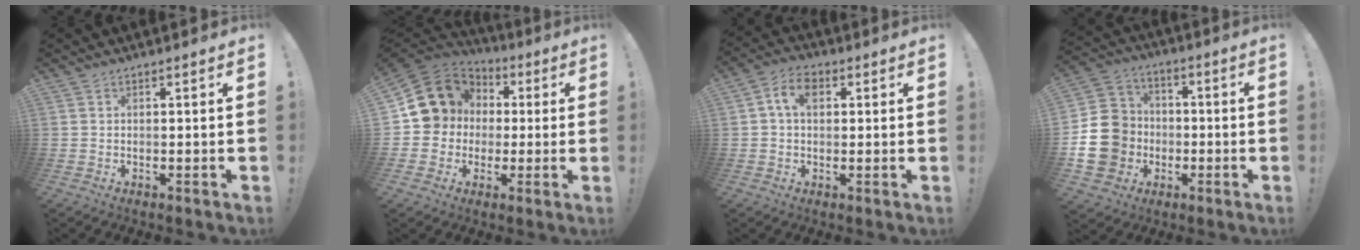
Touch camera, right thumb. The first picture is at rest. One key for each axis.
{"total": 12.0, "fx": 2.2, "fy": 11.3, "fz": 3.3, "tx": -0.050, "ty": -0.010, "tz": 0.060}
{"total": 7.1, "fx": 1.7, "fy": 4.7, "fz": 4.9, "tx": -0.083, "ty": 0.011, "tz": 0.032}
{"total": 17.0, "fx": -3.7, "fy": 15.1, "fz": 6.8, "tx": -0.116, "ty": 0.036, "tz": -0.049}